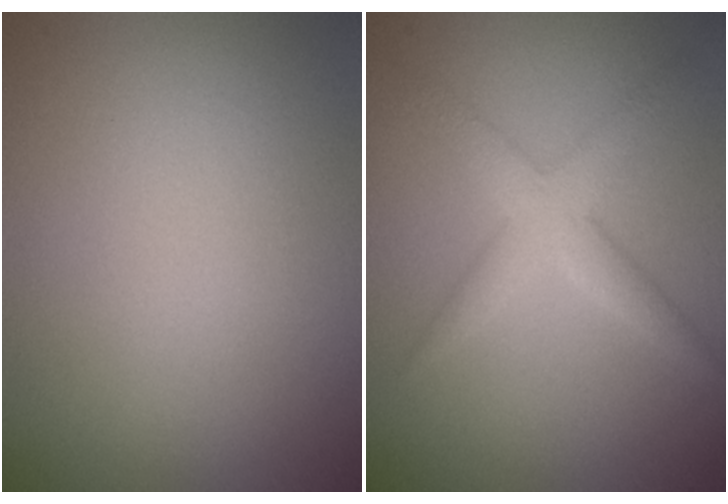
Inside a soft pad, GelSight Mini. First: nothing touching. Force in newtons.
{"total": 2.9, "press": 2.9, "slide": 0.0}